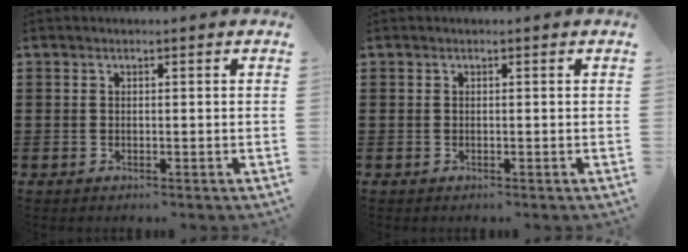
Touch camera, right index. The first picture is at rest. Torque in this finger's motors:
{"motor_torque": [-0.13, -0.05, 0.00, 0.00]}